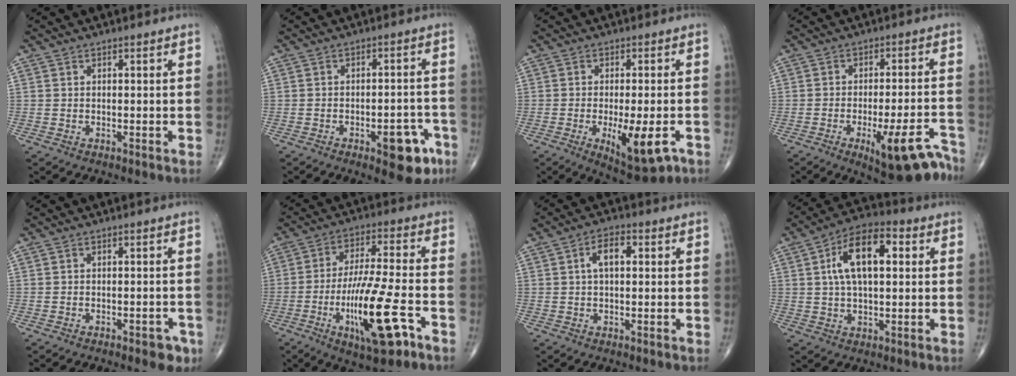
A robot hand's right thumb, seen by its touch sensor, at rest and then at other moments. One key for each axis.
{"total": 9.1, "fx": -4.5, "fy": 3.9, "fz": 6.9, "tx": -0.060, "ty": 0.028, "tz": -0.052}
{"total": 11.1, "fx": -4.0, "fy": 3.7, "fz": 9.7, "tx": -0.145, "ty": -0.006, "tz": -0.051}
{"total": 13.9, "fx": -9.0, "fy": 4.0, "fz": 9.9, "tx": -0.097, "ty": 0.068, "tz": -0.122}
{"total": 4.0, "fx": -2.3, "fy": 1.8, "fz": 2.8, "tx": -0.023, "ty": 0.011, "tz": -0.027}
{"total": 17.3, "fx": -6.9, "fy": 4.3, "fz": 15.2, "tx": -0.286, "ty": 0.019, "tz": -0.108}
{"total": 5.1, "fx": 0.9, "fy": 2.7, "fz": 4.3, "tx": -0.074, "ty": 0.014, "tz": 0.011}
{"total": 13.1, "fx": 2.8, "fy": 6.4, "fz": 11.0, "tx": -0.188, "ty": 0.021, "tz": 0.042}